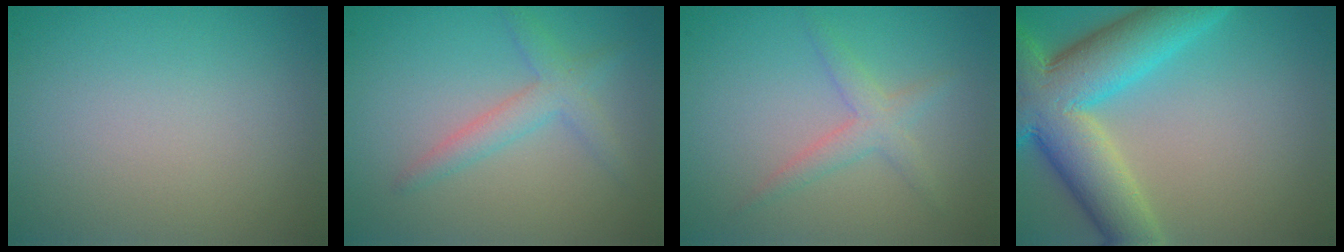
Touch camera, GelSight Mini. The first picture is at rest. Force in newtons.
{"total": 2.5, "press": 2.5, "slide": 0.1}
{"total": 2.1, "press": 2.1, "slide": 0.1}
{"total": 11.2, "press": 11.2, "slide": 0.6}